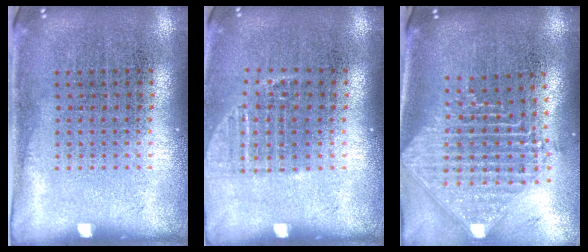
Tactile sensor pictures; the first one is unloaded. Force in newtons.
{"total": 1.1, "press": 1.0, "slide": 0.5}
{"total": 2.4, "press": 1.9, "slide": 1.5}